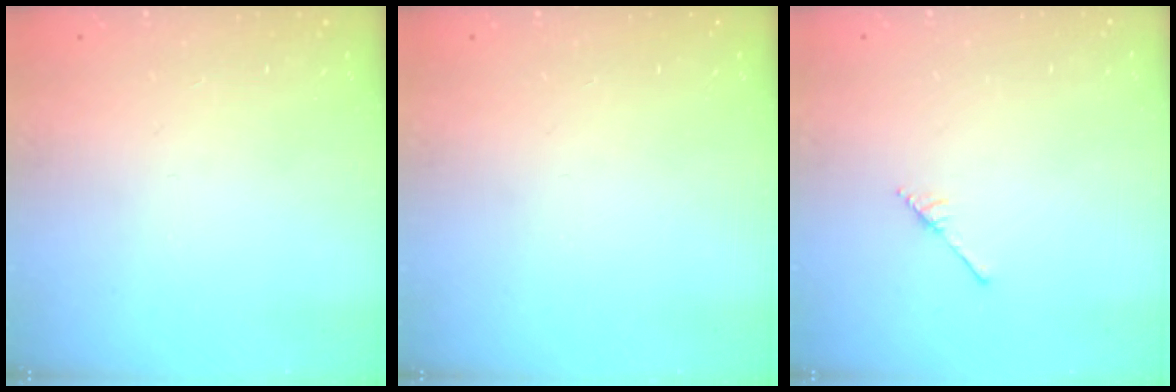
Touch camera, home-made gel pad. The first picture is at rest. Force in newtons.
{"total": 0.0}
{"total": 2.5, "press": 2.4, "slide": 0.3}